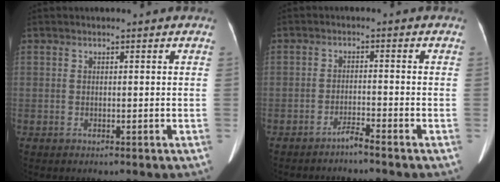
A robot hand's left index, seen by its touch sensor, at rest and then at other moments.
{"total": 2.2, "force": [-2.0, -0.5, 0.7], "torque": [-0.014, -0.003, -0.039]}